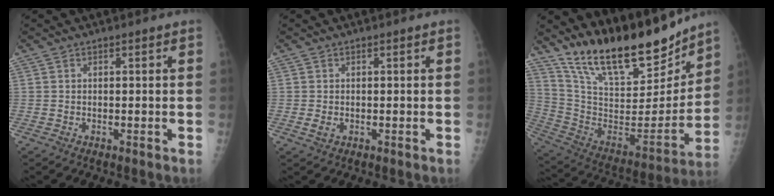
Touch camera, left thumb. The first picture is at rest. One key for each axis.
{"total": 1.6, "fx": -0.1, "fy": 1.1, "fz": 1.2, "tx": -0.022, "ty": -0.003, "tz": -0.001}
{"total": 24.3, "fx": 19.5, "fy": 7.8, "fz": 12.3, "tx": -0.164, "ty": -0.098, "tz": 0.336}